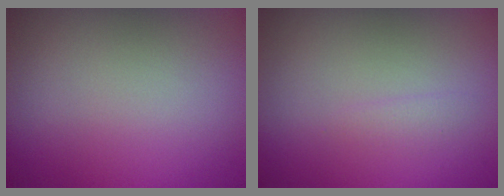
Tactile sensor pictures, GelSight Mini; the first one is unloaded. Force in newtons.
{"total": 0.7, "press": 0.7, "slide": 0.0}